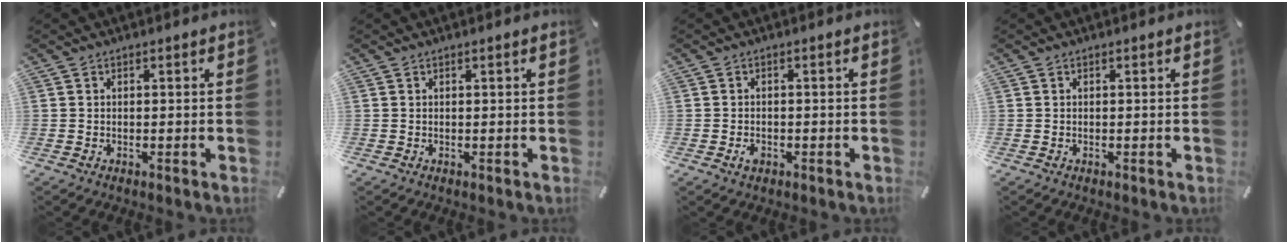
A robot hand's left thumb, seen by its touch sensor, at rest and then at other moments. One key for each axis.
{"total": 0.6, "fx": 0.1, "fy": -0.1, "fz": 0.5, "tx": -0.008, "ty": -0.001, "tz": 0.002}
{"total": 1.5, "fx": -0.7, "fy": 1.0, "fz": 0.8, "tx": -0.017, "ty": 0.004, "tz": -0.013}
{"total": 0.0}